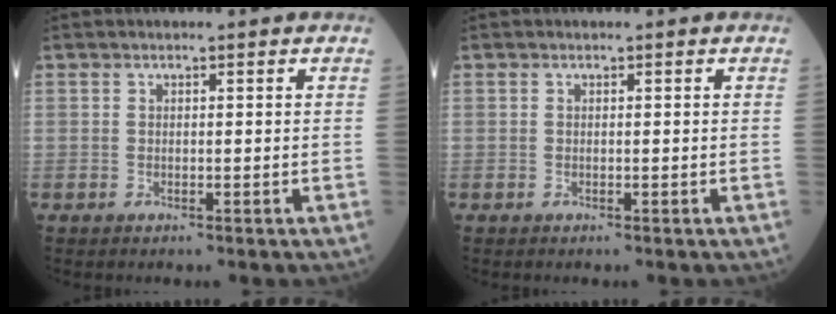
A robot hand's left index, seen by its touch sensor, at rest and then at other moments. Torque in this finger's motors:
{"motor_torque": [0.00, 0.00, 0.00, 0.00]}